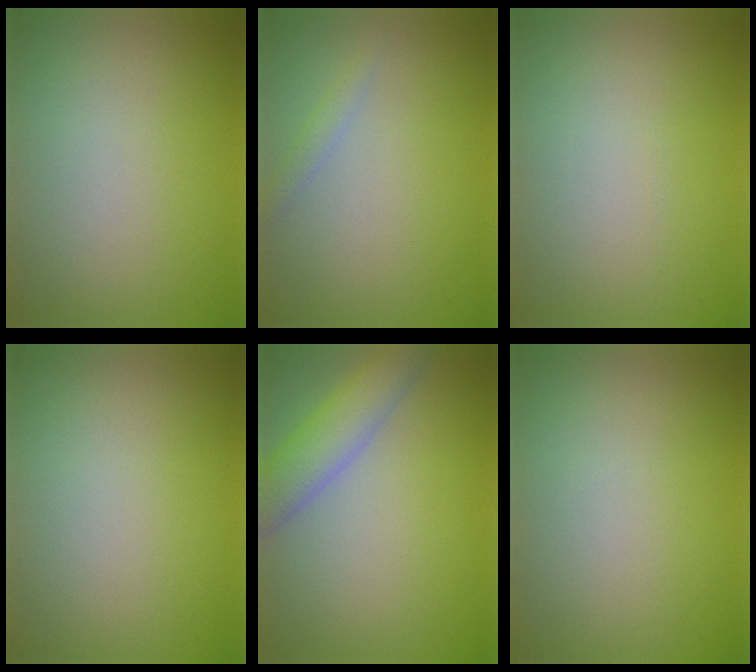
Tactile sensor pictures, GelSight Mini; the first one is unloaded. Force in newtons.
{"total": 1.0, "press": 1.0, "slide": 0.1}
{"total": 0.0}
{"total": 0.0}
{"total": 4.2, "press": 4.2, "slide": 0.3}
{"total": 0.0}